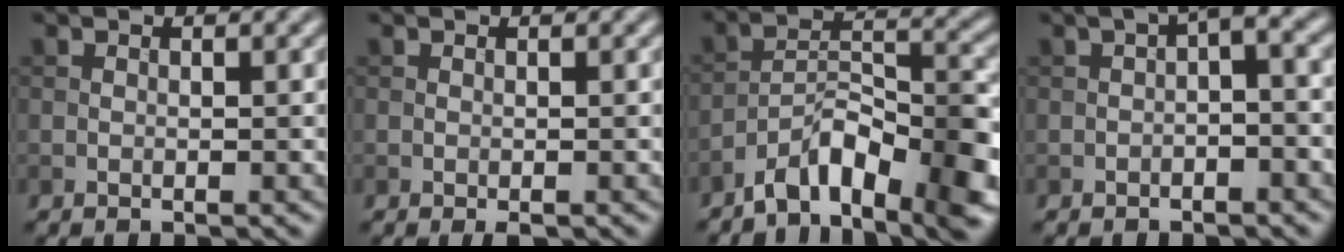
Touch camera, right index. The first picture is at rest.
{"total": 0.8, "force": [-0.5, 0.3, 0.6], "torque": [-0.009, -0.003, -0.006]}
{"total": 8.6, "force": [-5.8, 2.9, 5.7], "torque": [-0.084, 0.008, -0.101]}
{"total": 2.9, "force": [-0.2, 1.1, 2.6], "torque": [-0.036, 0.013, -0.009]}